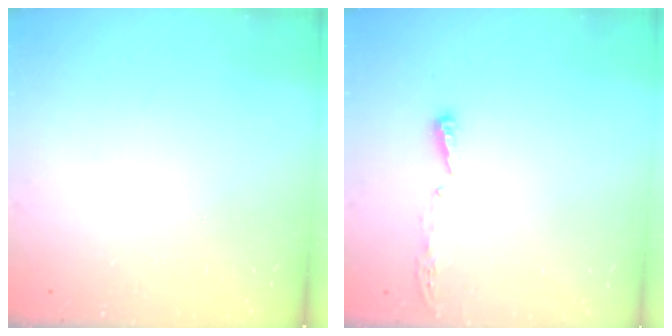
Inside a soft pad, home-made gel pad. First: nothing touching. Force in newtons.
{"total": 3.8, "press": 3.8, "slide": 0.4}